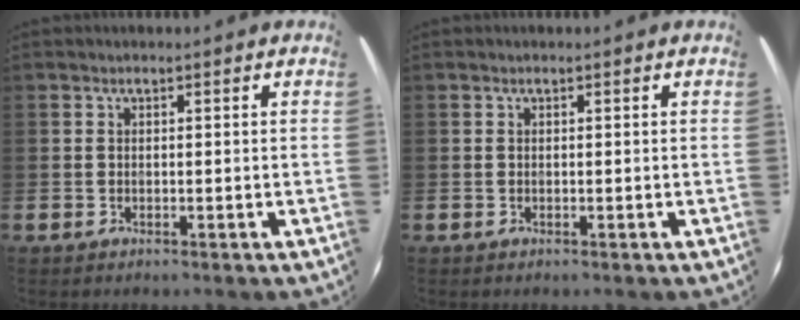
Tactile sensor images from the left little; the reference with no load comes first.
{"total": 0.0}